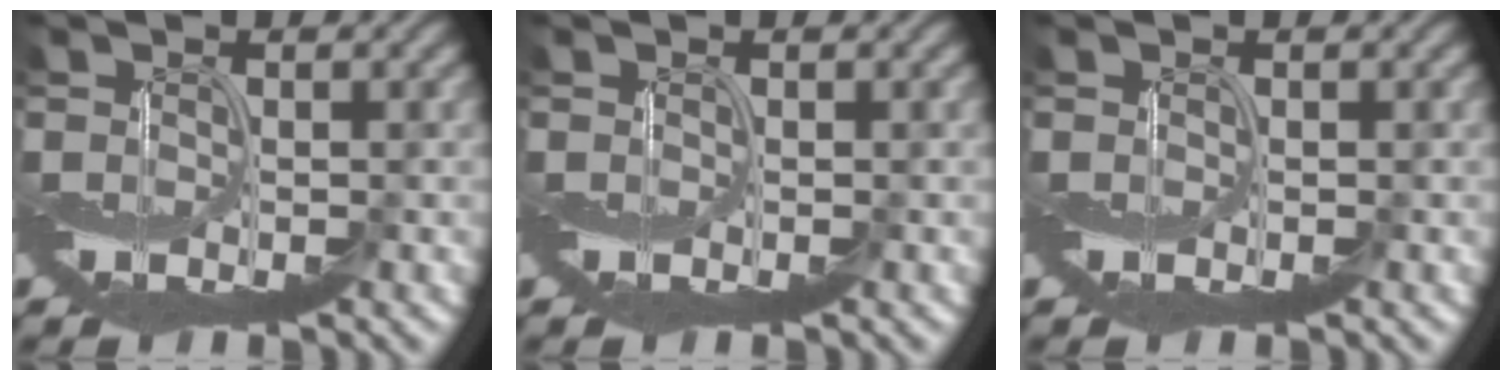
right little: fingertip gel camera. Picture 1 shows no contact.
{"total": 0.0}
{"total": 0.0}